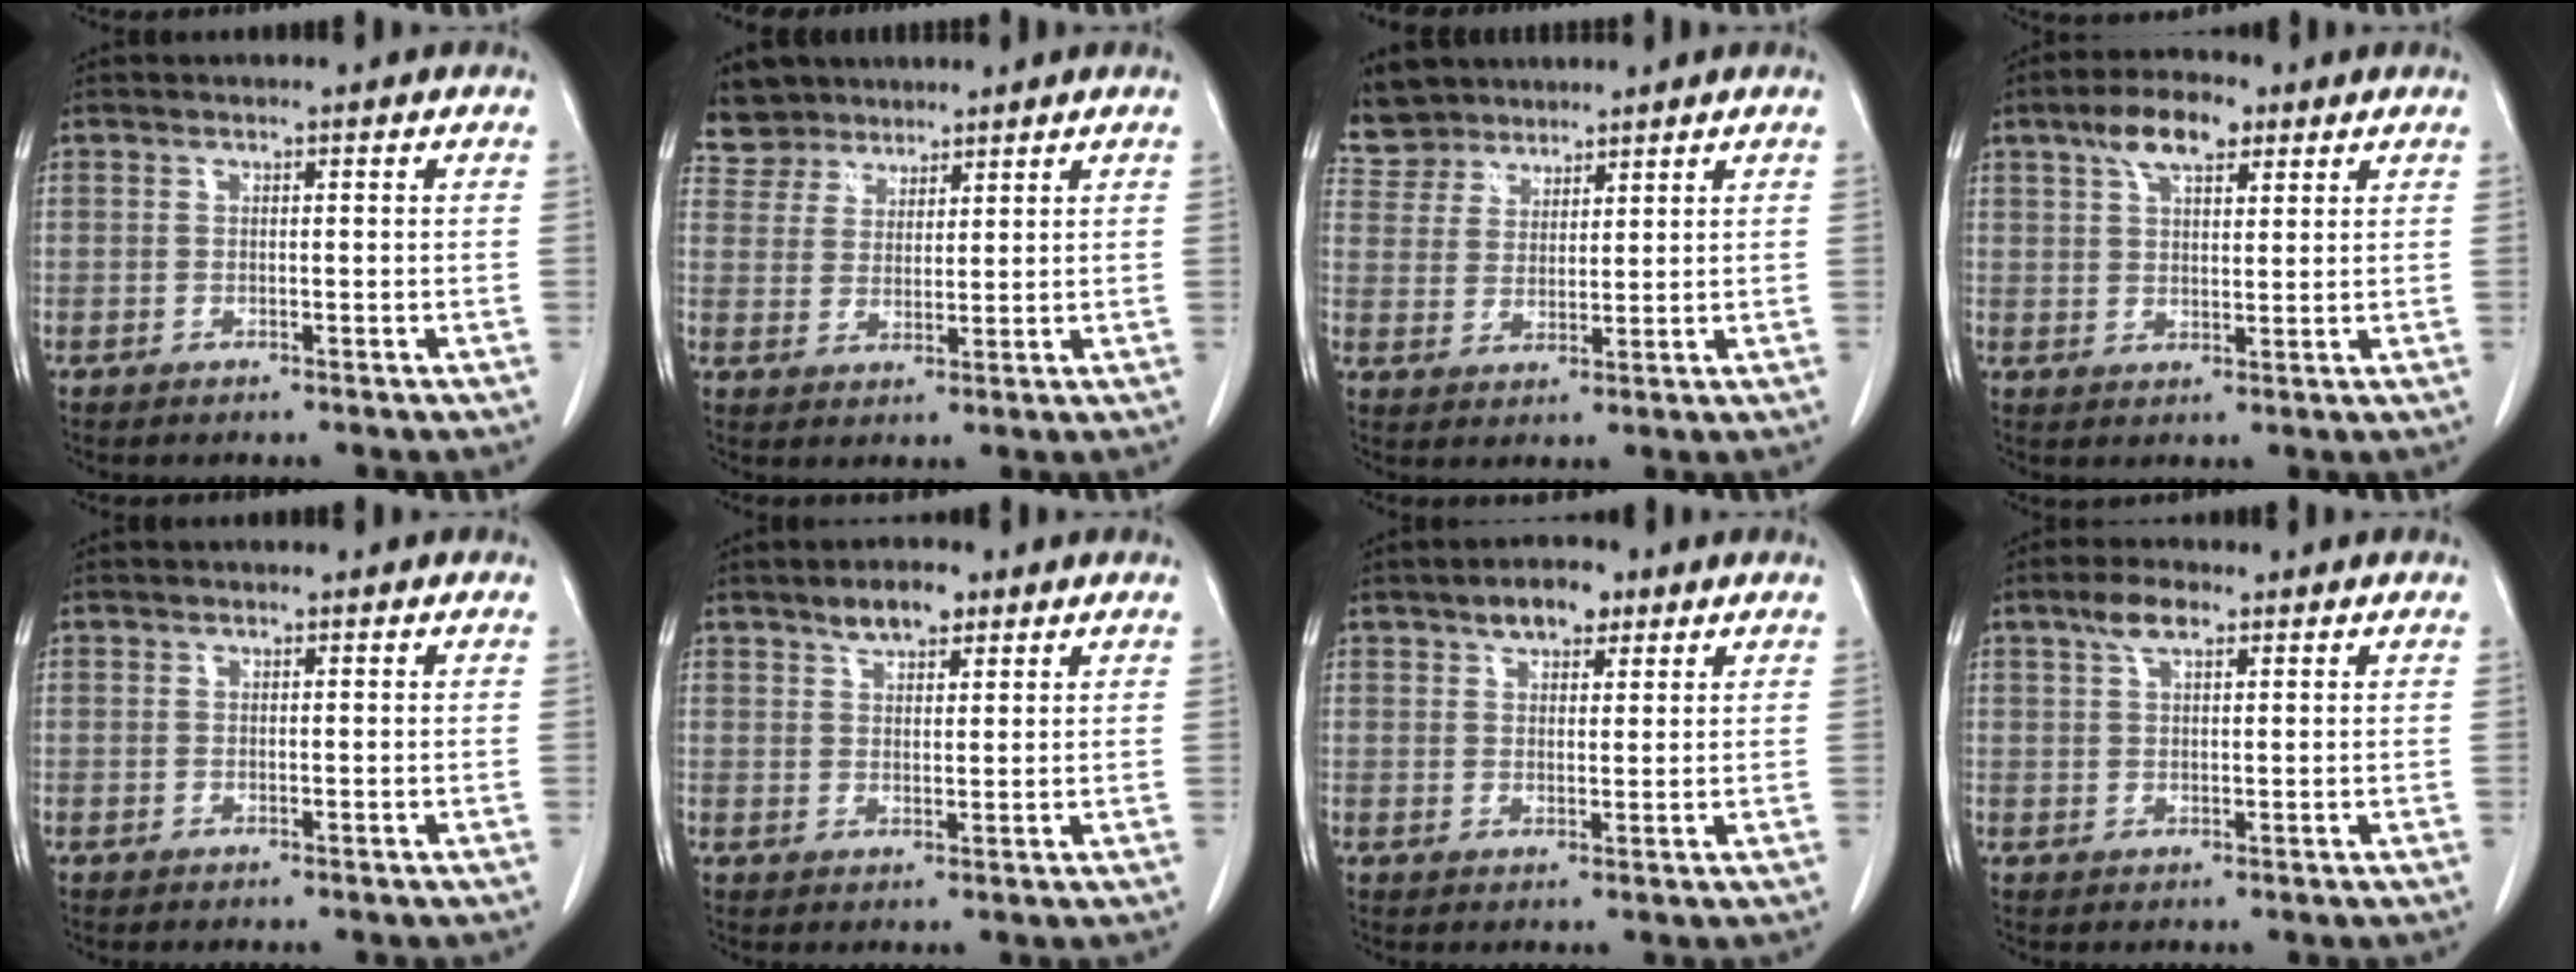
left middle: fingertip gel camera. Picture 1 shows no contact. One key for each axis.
{"total": 5.3, "fx": 4.5, "fy": 2.8, "fz": -0.5, "tx": 0.011, "ty": 0.011, "tz": 0.084}
{"total": 6.0, "fx": 5.2, "fy": 2.9, "fz": -0.2, "tx": -0.001, "ty": 0.012, "tz": 0.105}
{"total": 6.8, "fx": 4.1, "fy": 2.7, "fz": 4.8, "tx": -0.092, "ty": 0.016, "tz": 0.071}
{"total": 0.0}
{"total": 4.3, "fx": 3.1, "fy": 1.7, "fz": 2.6, "tx": -0.047, "ty": 0.006, "tz": 0.053}
{"total": 4.2, "fx": 2.9, "fy": 0.9, "fz": 2.8, "tx": -0.054, "ty": 0.003, "tz": 0.052}
{"total": 3.8, "fx": 2.3, "fy": 1.4, "fz": 2.6, "tx": -0.057, "ty": 0.009, "tz": 0.046}